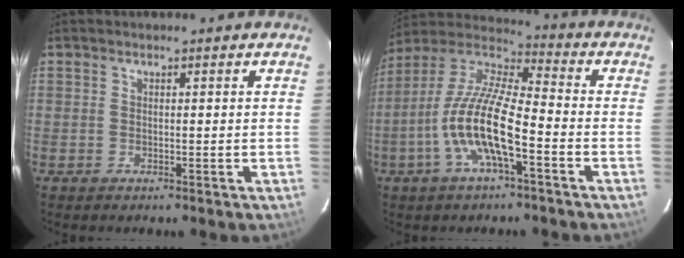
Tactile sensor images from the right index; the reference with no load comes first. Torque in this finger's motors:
{"motor_torque": [1.47, -0.67, 1.06, 0.21]}